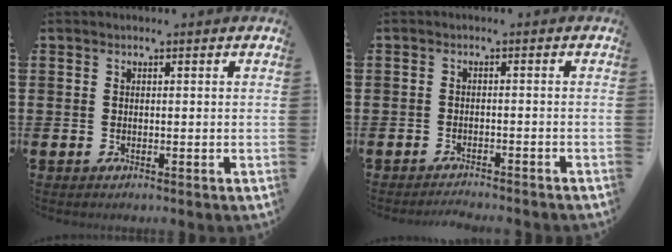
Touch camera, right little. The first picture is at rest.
{"total": 1.4, "force": [-1.4, -0.2, 0.0], "torque": [-0.002, 0.003, -0.029]}